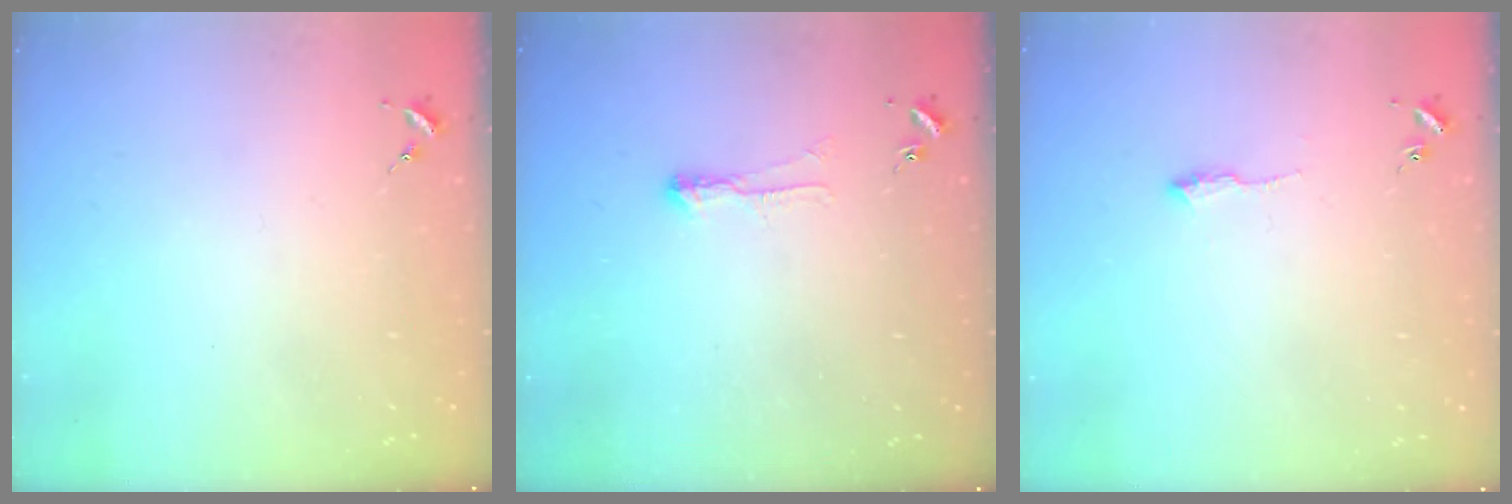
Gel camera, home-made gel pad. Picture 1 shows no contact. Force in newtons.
{"total": 4.6, "press": 4.5, "slide": 0.7}
{"total": 5.3, "press": 5.3, "slide": 0.6}